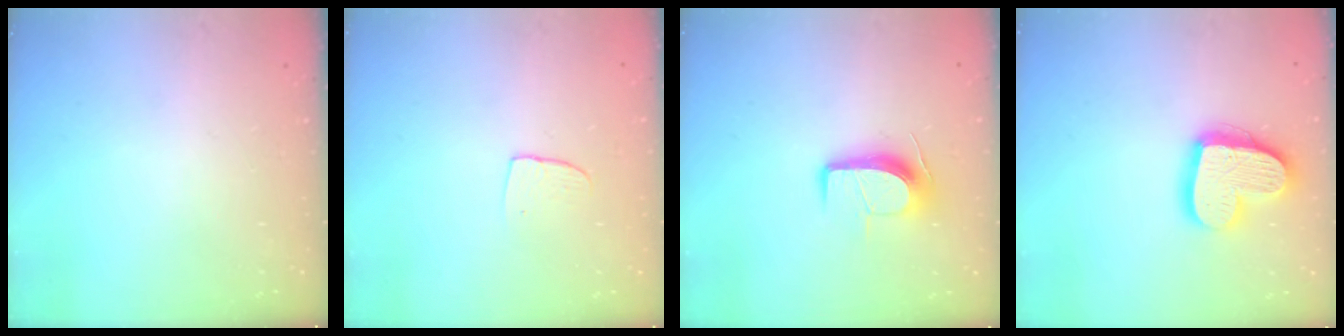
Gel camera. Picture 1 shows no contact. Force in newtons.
{"total": 4.9, "press": 4.9, "slide": 0.4}
{"total": 9.9, "press": 9.9, "slide": 0.6}
{"total": 17.9, "press": 17.9, "slide": 1.4}